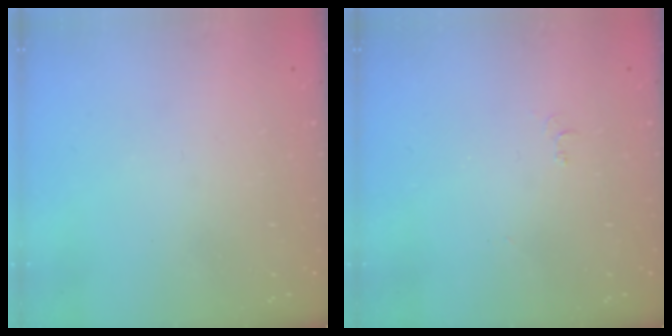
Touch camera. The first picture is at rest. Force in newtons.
{"total": 6.1, "press": 6.1, "slide": 0.7}